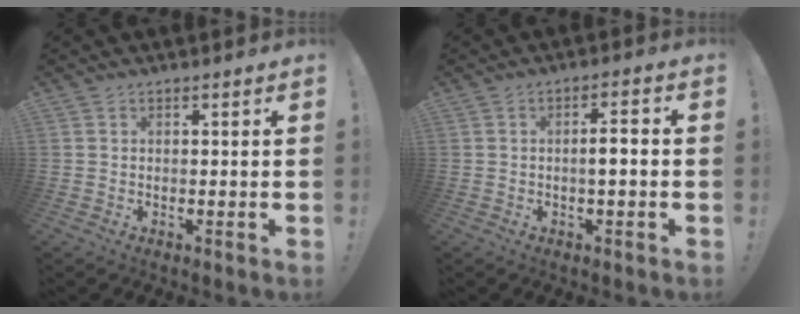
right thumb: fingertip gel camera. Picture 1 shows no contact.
{"total": 4.2, "force": [-1.1, 0.6, 4.0], "torque": [-0.071, 0.007, -0.023]}